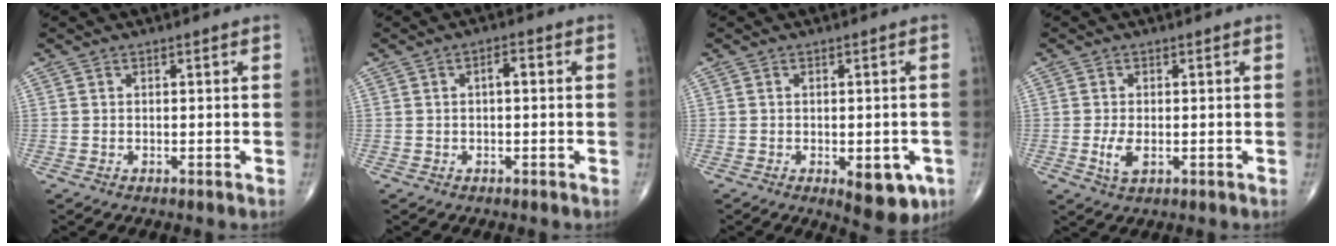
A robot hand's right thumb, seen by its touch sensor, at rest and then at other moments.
{"total": 2.2, "force": [0.2, 0.9, 2.0], "torque": [-0.027, 0.008, -0.001]}
{"total": 7.9, "force": [-2.9, 3.6, 6.4], "torque": [-0.058, -0.002, -0.027]}
{"total": 3.5, "force": [-0.6, 1.7, 3.0], "torque": [-0.063, -0.006, -0.011]}